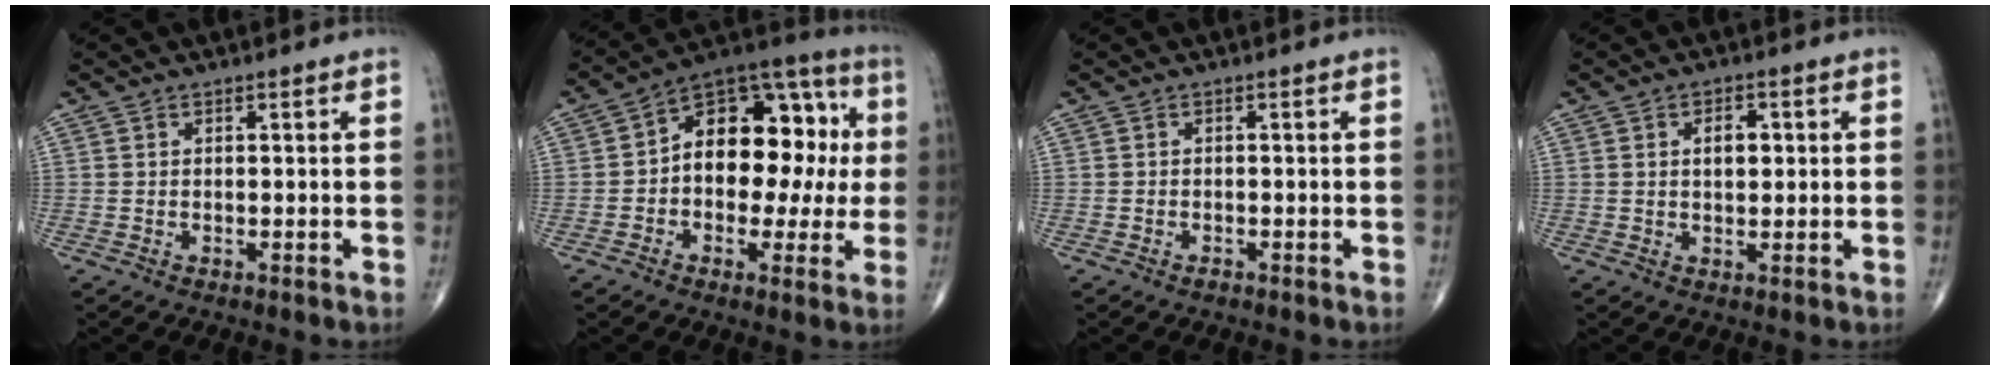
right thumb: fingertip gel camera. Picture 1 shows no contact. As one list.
[{"total": 18.4, "force": [0.7, 11.5, 14.3], "torque": [-0.156, 0.052, 0.002]}, {"total": 0.6, "force": [-0.5, 0.3, 0.2], "torque": [-0.001, 0.004, -0.009]}, {"total": 4.0, "force": [0.8, 2.4, 3.2], "torque": [-0.040, 0.001, 0.012]}]